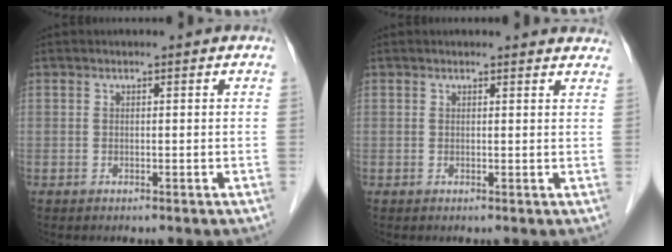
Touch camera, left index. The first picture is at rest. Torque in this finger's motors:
{"motor_torque": [0.09, -0.26, -0.04, 0.00]}